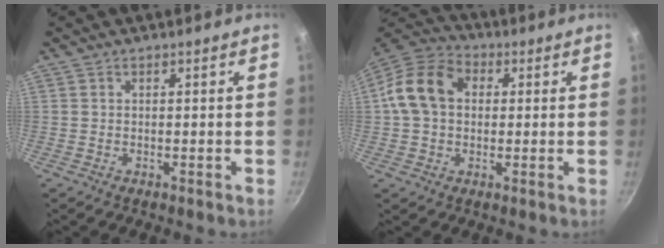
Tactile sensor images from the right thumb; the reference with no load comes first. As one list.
[{"total": 12.4, "force": [1.5, 9.4, 7.9], "torque": [-0.120, 0.027, 0.008]}]